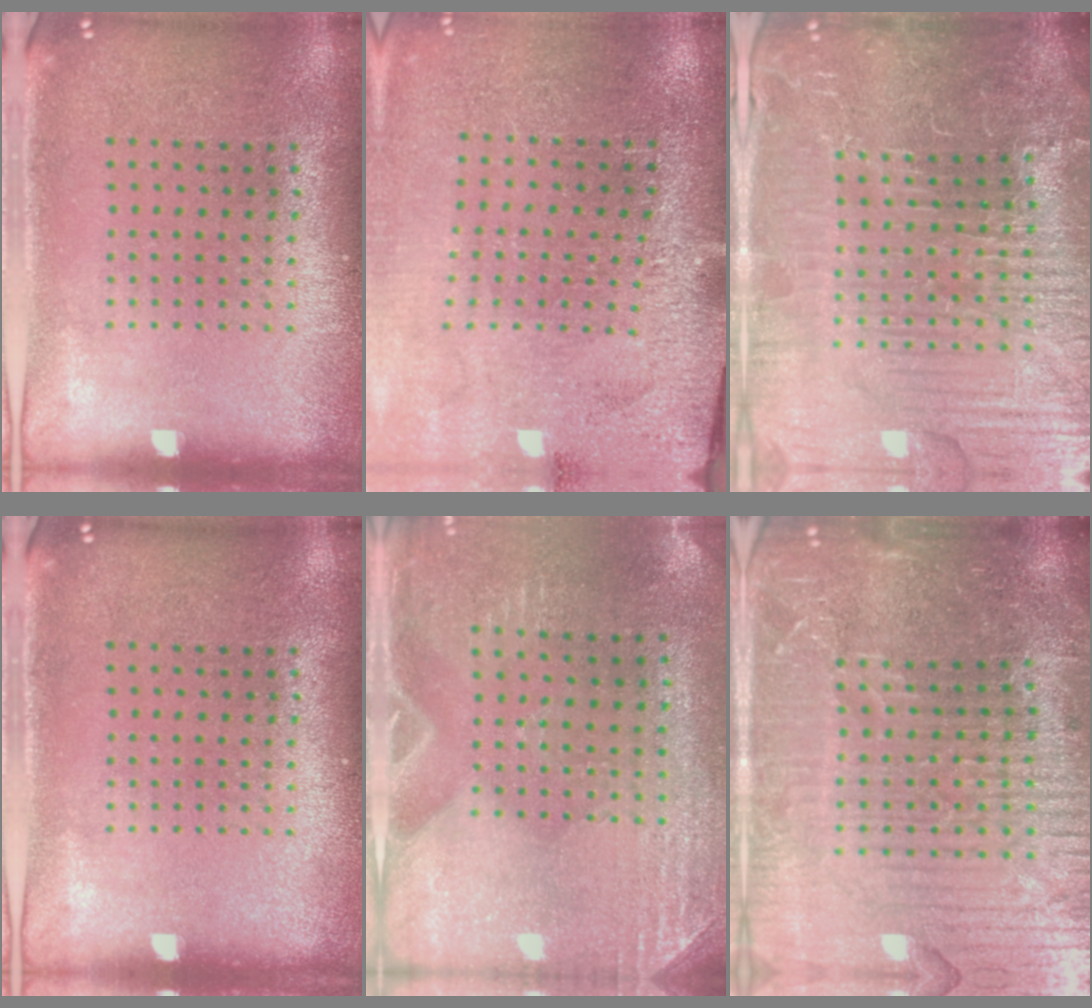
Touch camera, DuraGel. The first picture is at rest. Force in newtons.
{"total": 3.1, "press": 3.0, "slide": 0.7}
{"total": 5.9, "press": 5.4, "slide": 2.4}
{"total": 0.0}
{"total": 2.8, "press": 2.6, "slide": 1.2}
{"total": 6.1, "press": 5.4, "slide": 2.8}